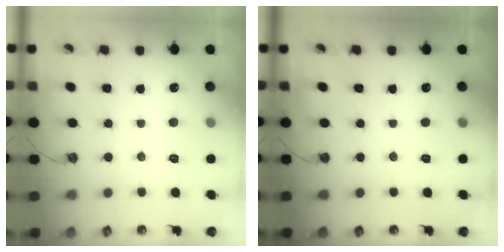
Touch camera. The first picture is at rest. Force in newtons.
{"total": 0.0}